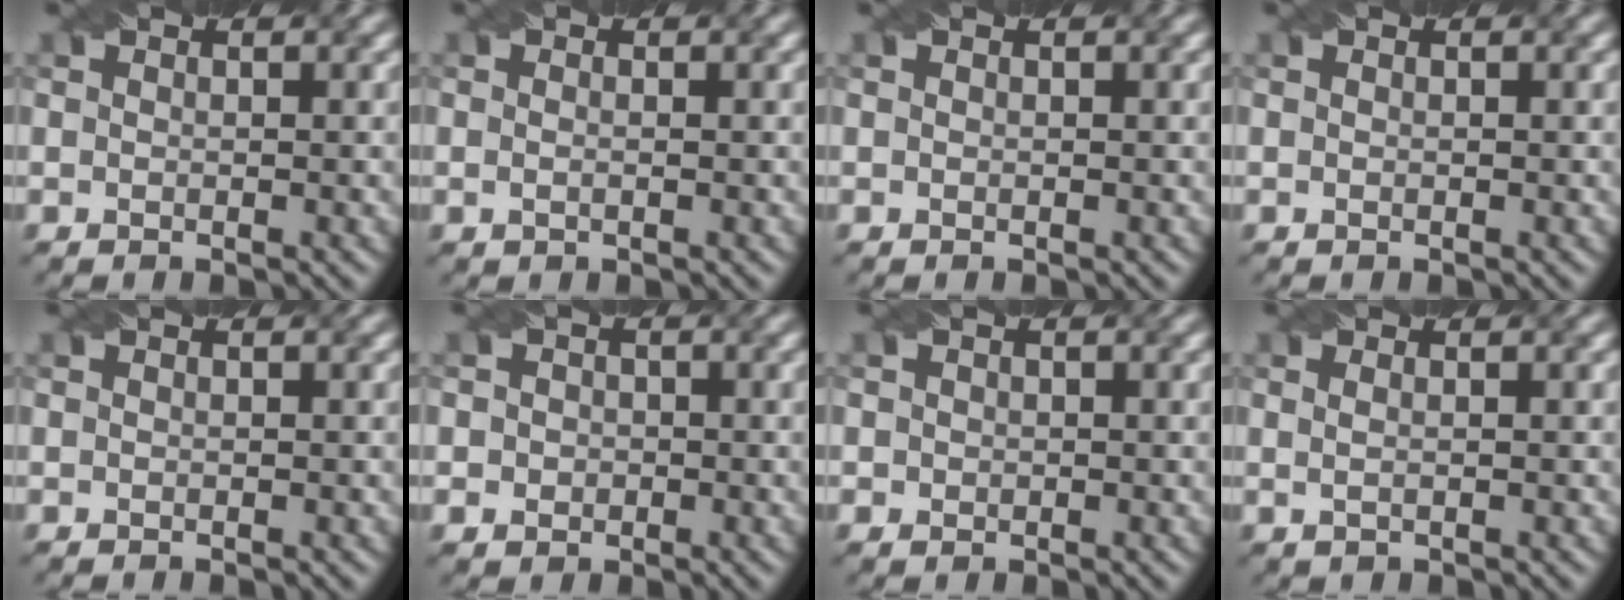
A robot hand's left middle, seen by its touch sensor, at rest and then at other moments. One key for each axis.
{"total": 1.1, "fx": 0.1, "fy": 0.7, "fz": 0.9, "tx": -0.015, "ty": -0.007, "tz": -0.004}
{"total": 0.0}
{"total": 0.0}
{"total": 0.0}
{"total": 2.2, "fx": 0.0, "fy": 2.1, "fz": 0.8, "tx": 0.003, "ty": 0.007, "tz": -0.009}
{"total": 0.9, "fx": 0.0, "fy": 0.9, "fz": 0.2, "tx": -0.001, "ty": -0.002, "tz": 0.000}
{"total": 1.6, "fx": 0.6, "fy": 0.8, "fz": 1.2, "tx": -0.015, "ty": -0.003, "tz": 0.001}